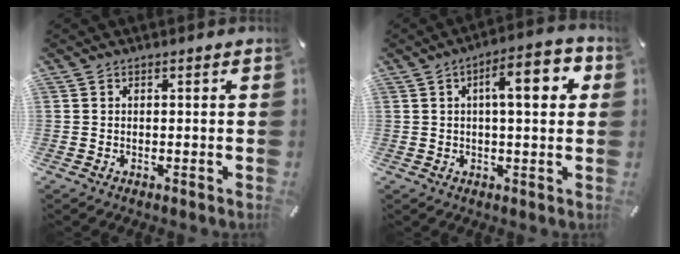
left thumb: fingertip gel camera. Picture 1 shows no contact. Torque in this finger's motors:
{"motor_torque": [0.71, 0.41, 1.57, -0.15, 0.14]}